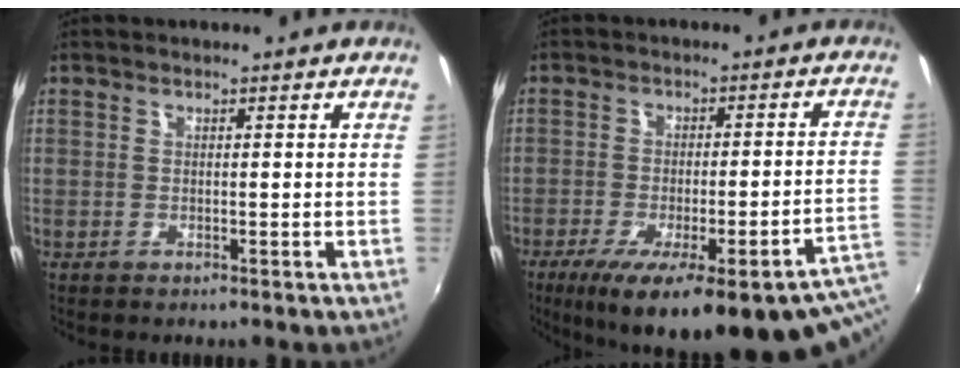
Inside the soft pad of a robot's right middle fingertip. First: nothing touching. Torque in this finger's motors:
{"motor_torque": [1.13, -1.01, 0.43, 0.21]}